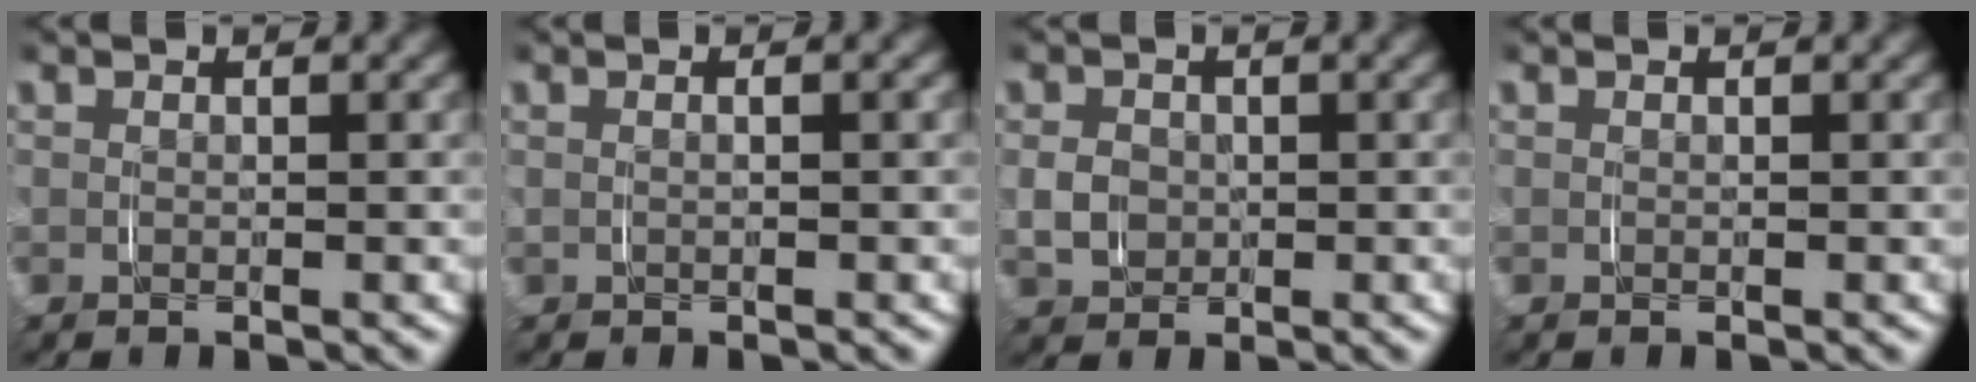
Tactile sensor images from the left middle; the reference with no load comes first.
{"total": 0.6, "force": [0.1, 0.2, 0.6], "torque": [-0.013, 0.005, 0.000]}
{"total": 2.3, "force": [0.0, 2.0, 1.2], "torque": [-0.029, -0.001, 0.004]}
{"total": 0.0}